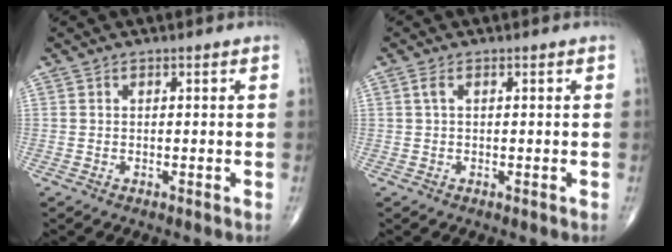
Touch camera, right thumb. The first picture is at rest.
{"total": 1.0, "force": [0.3, 0.3, 0.9], "torque": [-0.025, 0.002, 0.004]}